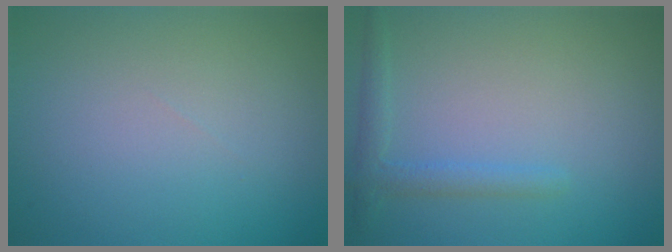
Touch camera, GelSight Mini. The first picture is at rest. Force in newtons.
{"total": 1.9, "press": 1.8, "slide": 0.2}